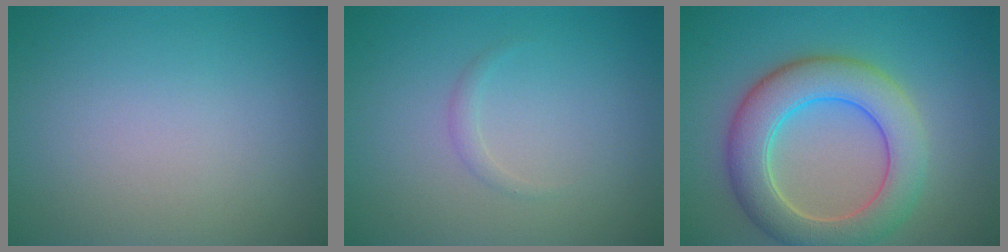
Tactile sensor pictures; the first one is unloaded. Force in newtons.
{"total": 0.8, "press": 0.8, "slide": 0.0}
{"total": 7.3, "press": 7.3, "slide": 0.7}